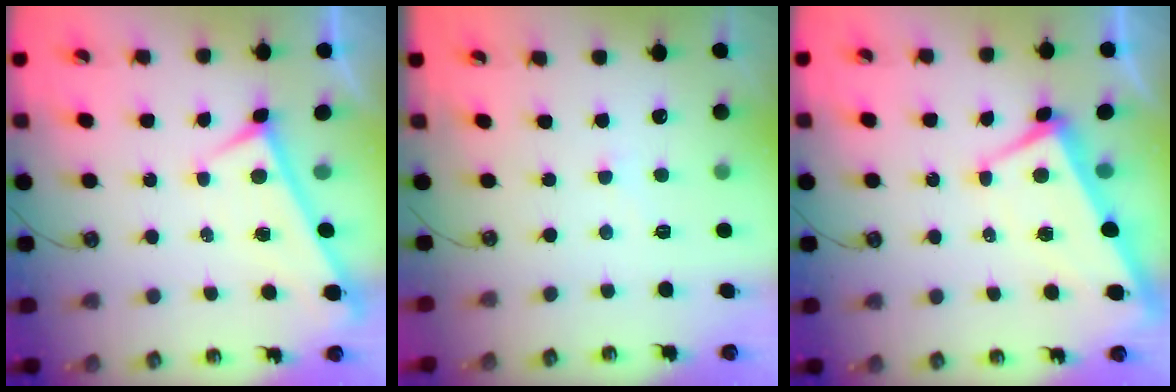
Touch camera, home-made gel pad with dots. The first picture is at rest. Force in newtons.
{"total": 3.0, "press": 2.8, "slide": 0.8}
{"total": 1.9, "press": 1.7, "slide": 0.8}